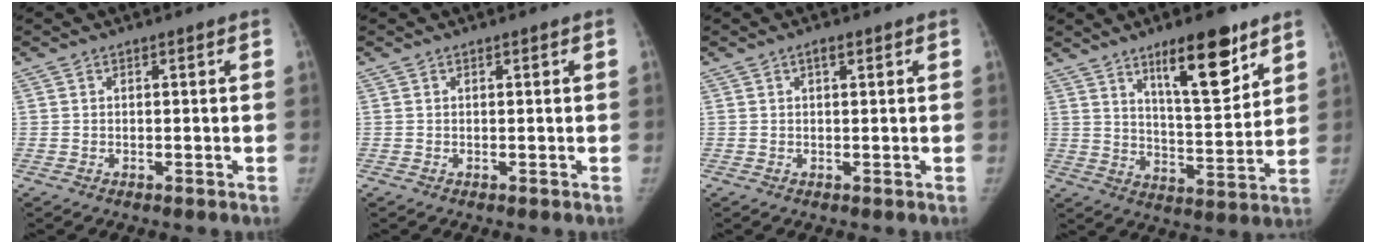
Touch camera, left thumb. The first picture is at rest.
{"total": 0.0}
{"total": 1.5, "force": [0.7, 0.6, 1.1], "torque": [-0.016, 0.000, 0.009]}
{"total": 14.6, "force": [8.9, 4.2, 10.8], "torque": [-0.135, -0.059, 0.145]}